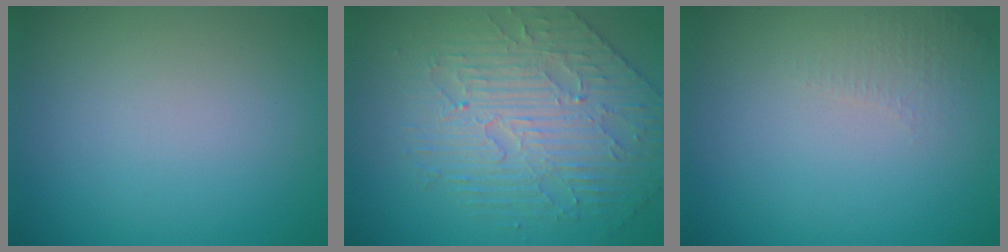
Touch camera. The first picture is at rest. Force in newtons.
{"total": 4.4, "press": 4.3, "slide": 0.8}
{"total": 1.4, "press": 1.3, "slide": 0.4}